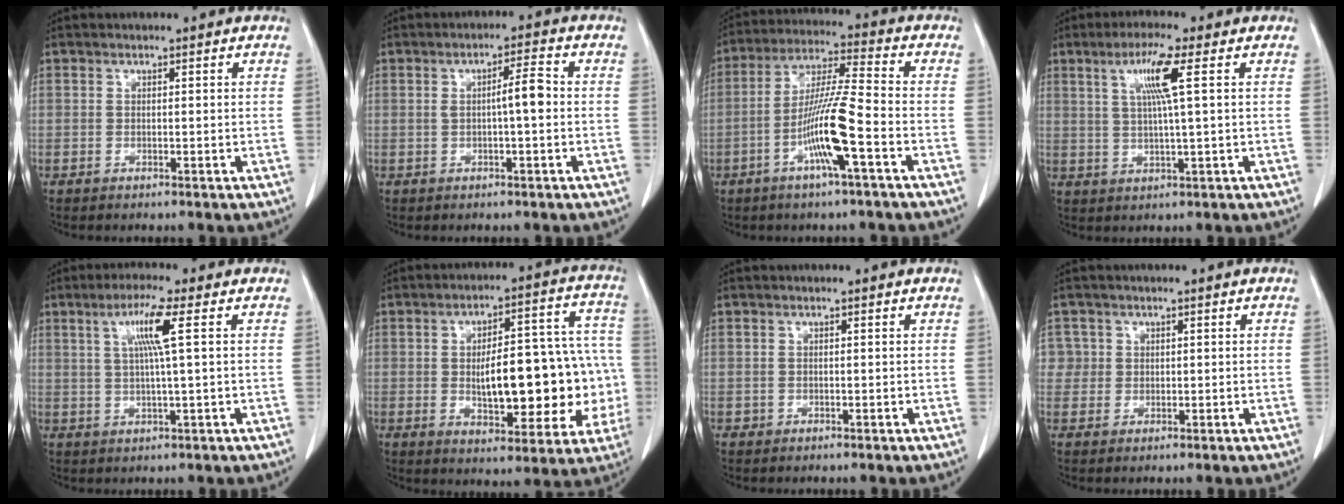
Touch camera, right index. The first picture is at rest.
{"total": 4.4, "force": [-0.2, 0.8, 4.3], "torque": [-0.076, 0.016, -0.001]}
{"total": 11.7, "force": [-4.4, 0.2, 10.9], "torque": [-0.214, 0.001, -0.084]}
{"total": 7.0, "force": [2.3, -0.1, 6.6], "torque": [-0.126, 0.005, 0.046]}
{"total": 6.6, "force": [1.9, -0.3, 6.3], "torque": [-0.120, 0.004, 0.039]}
{"total": 21.3, "force": [-2.3, 8.3, 19.5], "torque": [-0.230, 0.048, -0.010]}
{"total": 0.8, "force": [-0.1, 0.8, 0.2], "torque": [0.001, 0.006, -0.001]}
{"total": 3.7, "force": [0.7, 3.7, 0.1], "torque": [0.013, 0.015, 0.017]}